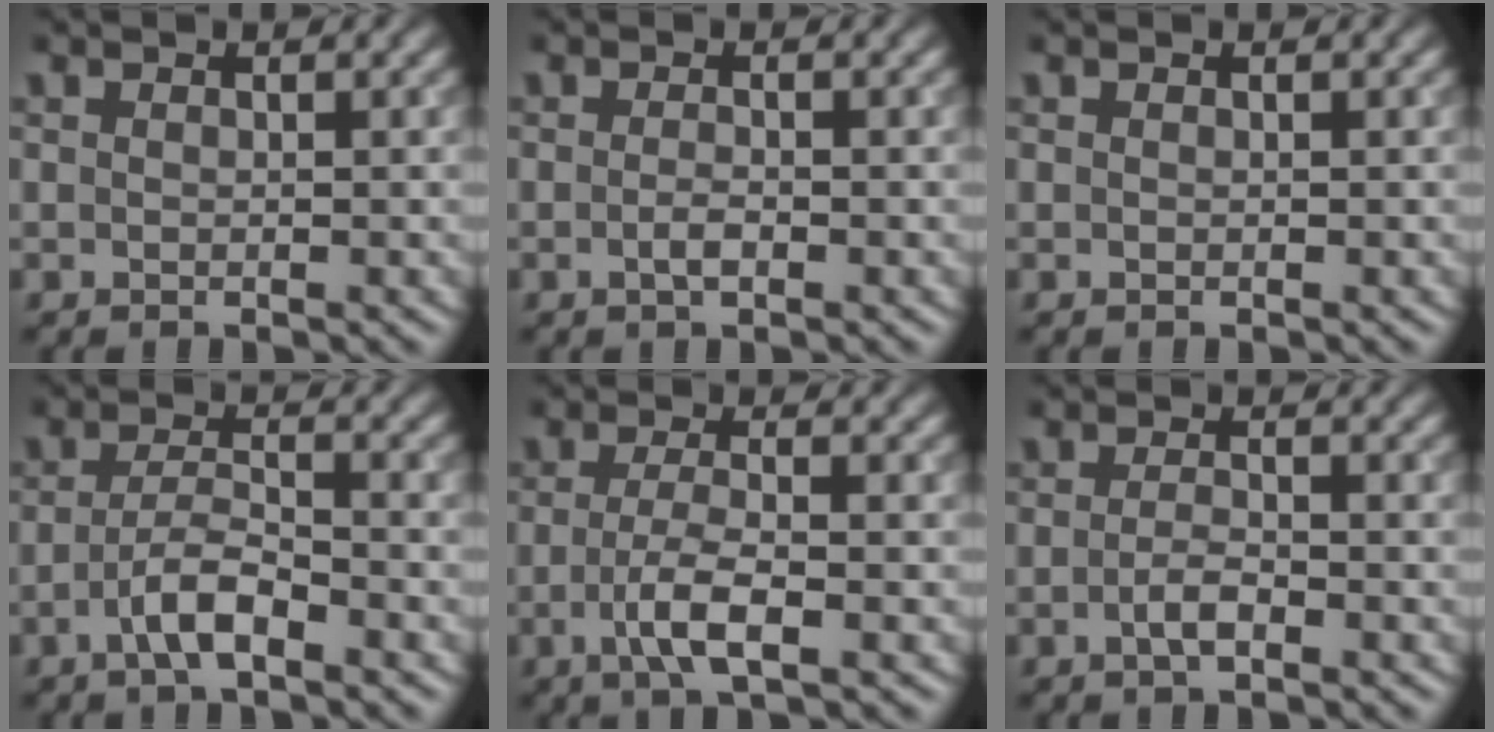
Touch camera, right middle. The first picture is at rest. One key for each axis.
{"total": 1.1, "fx": -0.5, "fy": 0.3, "fz": 0.9, "tx": -0.020, "ty": 0.000, "tz": -0.008}
{"total": 0.0}
{"total": 3.1, "fx": -1.7, "fy": 0.7, "fz": 2.5, "tx": -0.052, "ty": 0.008, "tz": -0.037}
{"total": 3.4, "fx": -1.1, "fy": 0.8, "fz": 3.2, "tx": -0.065, "ty": -0.002, "tz": -0.023}
{"total": 1.6, "fx": -0.7, "fy": 0.4, "fz": 1.3, "tx": -0.029, "ty": 0.002, "tz": -0.016}